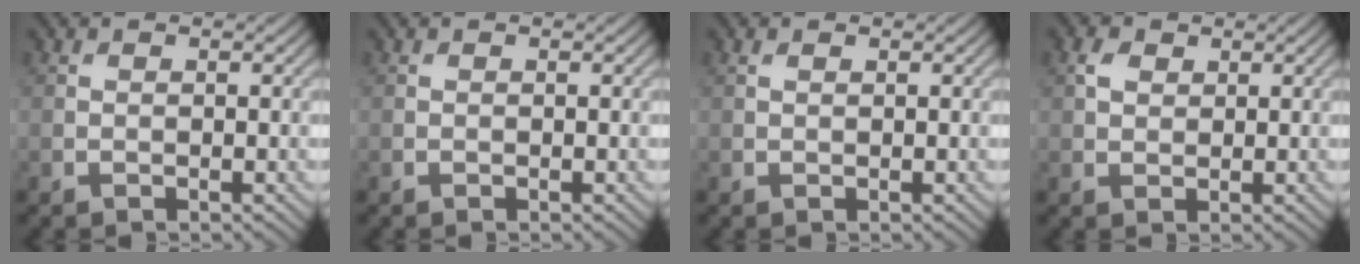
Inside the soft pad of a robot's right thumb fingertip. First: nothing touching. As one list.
[{"total": 0.0}, {"total": 0.7, "force": [0.5, 0.3, 0.5], "torque": [-0.013, 0.003, 0.009]}, {"total": 2.1, "force": [1.1, 1.5, 1.1], "torque": [-0.026, 0.005, 0.018]}]